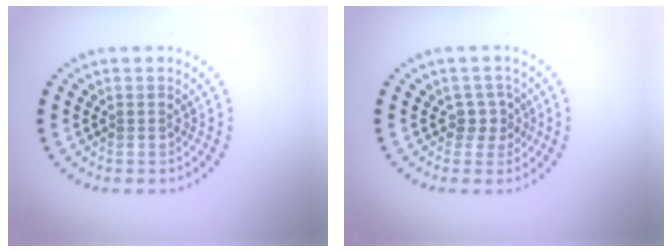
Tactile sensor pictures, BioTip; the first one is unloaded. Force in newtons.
{"total": 1.8, "press": 1.3, "slide": 1.3}